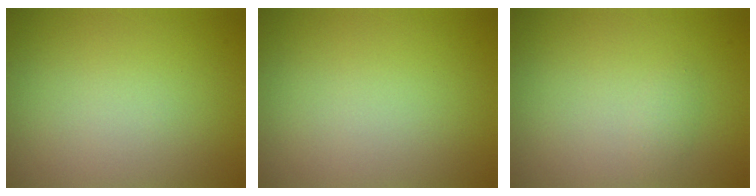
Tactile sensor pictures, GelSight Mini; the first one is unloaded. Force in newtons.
{"total": 0.0}
{"total": 0.9, "press": 0.9, "slide": 0.1}